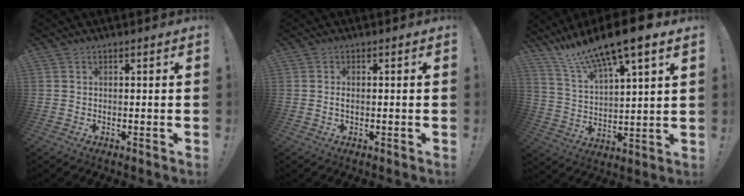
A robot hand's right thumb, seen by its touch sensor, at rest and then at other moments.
{"total": 0.8, "force": [0.0, 0.6, 0.6], "torque": [-0.011, 0.004, 0.000]}
{"total": 13.1, "force": [10.9, 1.4, 7.2], "torque": [-0.136, -0.086, 0.184]}